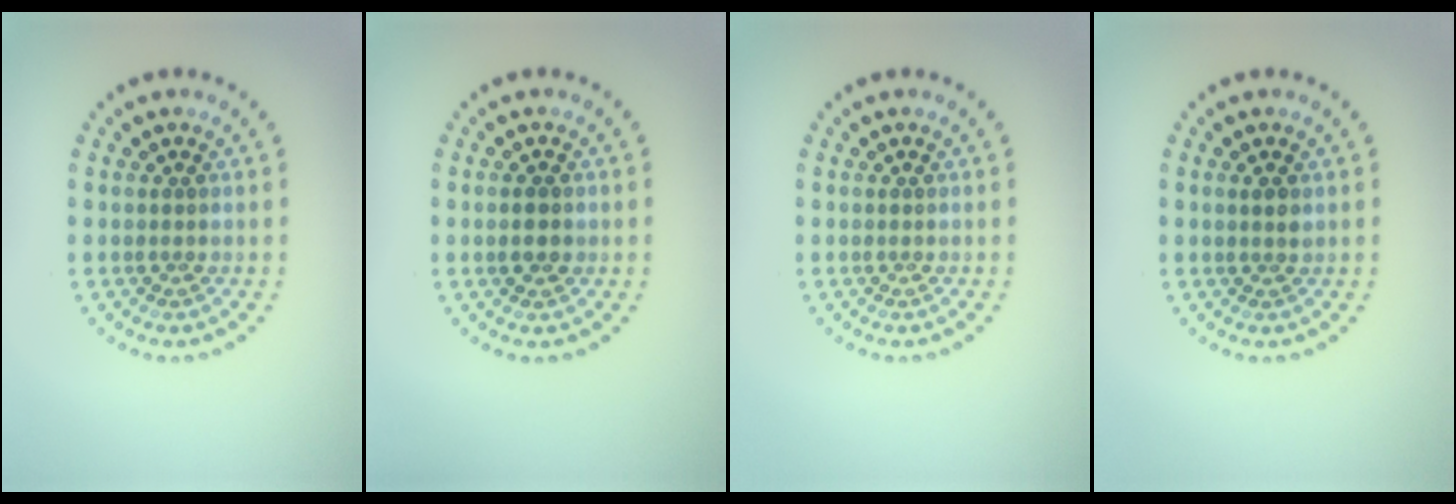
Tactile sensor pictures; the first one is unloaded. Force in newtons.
{"total": 1.2, "press": 1.2, "slide": 0.1}
{"total": 0.0}
{"total": 0.9, "press": 0.9, "slide": 0.3}